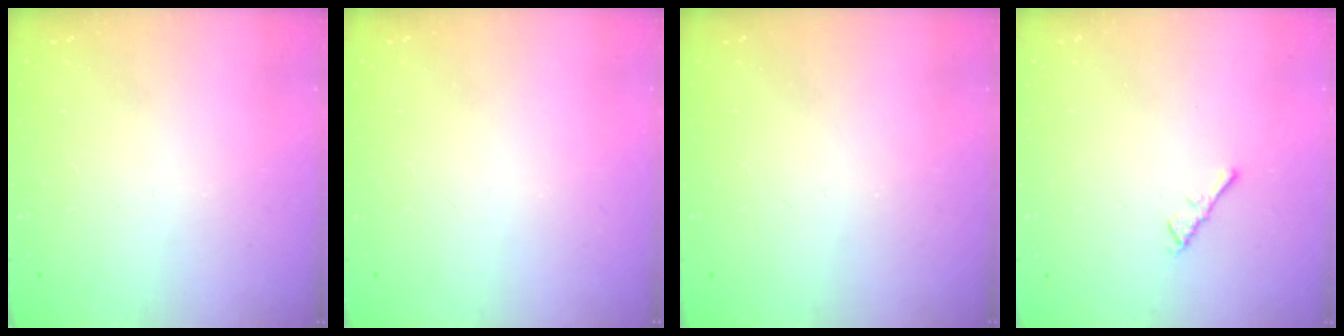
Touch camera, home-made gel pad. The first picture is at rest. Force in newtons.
{"total": 0.0}
{"total": 0.0}
{"total": 2.2, "press": 2.1, "slide": 0.5}